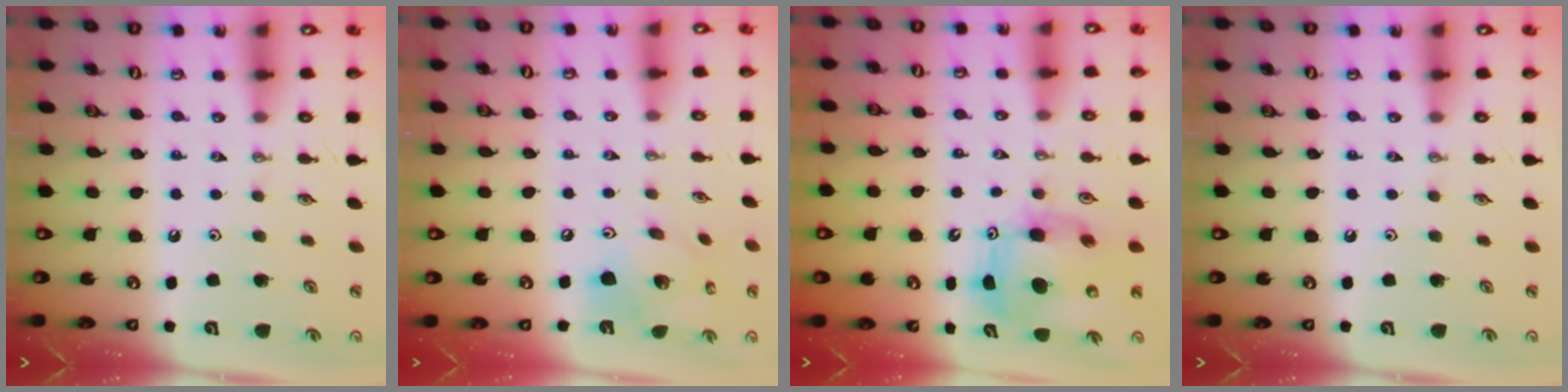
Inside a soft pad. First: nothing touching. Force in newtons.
{"total": 15.3, "press": 15.1, "slide": 2.1}
{"total": 7.6, "press": 7.5, "slide": 1.4}
{"total": 0.0}